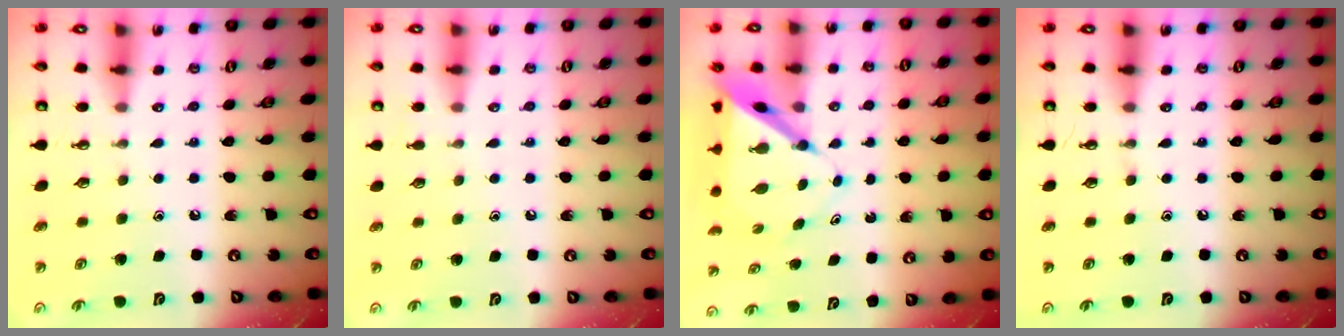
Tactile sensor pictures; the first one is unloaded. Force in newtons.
{"total": 2.8, "press": 2.8, "slide": 0.2}
{"total": 7.0, "press": 7.0, "slide": 0.7}
{"total": 0.0}